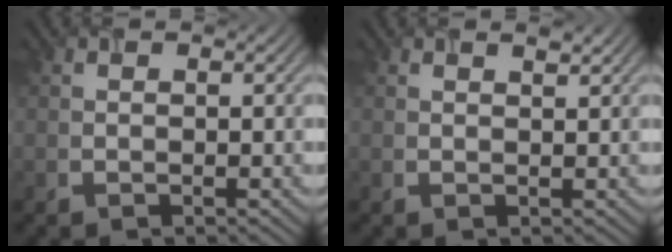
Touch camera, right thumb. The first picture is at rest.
{"total": 0.8, "force": [0.6, 0.2, 0.5], "torque": [-0.006, 0.002, 0.015]}